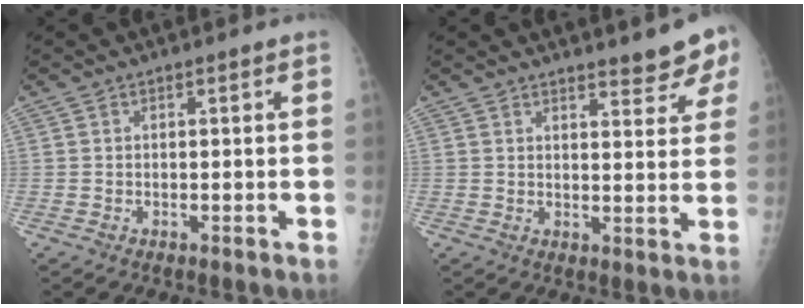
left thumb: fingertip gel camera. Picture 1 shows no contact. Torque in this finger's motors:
{"motor_torque": [0.03, 0.18, -0.05, -0.19, 0.06]}